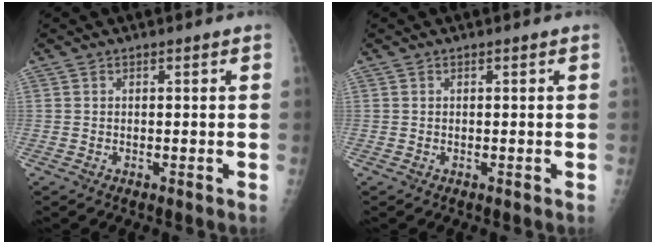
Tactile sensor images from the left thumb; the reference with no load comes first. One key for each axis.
{"total": 0.0}